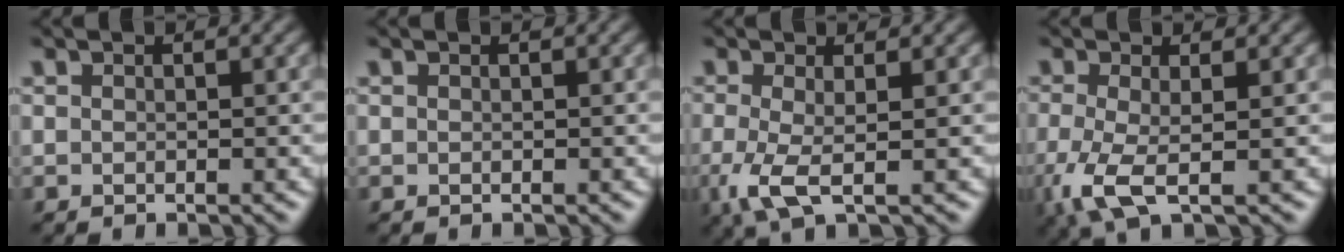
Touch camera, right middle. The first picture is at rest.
{"total": 0.0}
{"total": 3.6, "force": [-0.7, 1.0, 3.3], "torque": [-0.083, -0.011, -0.017]}
{"total": 4.3, "force": [-1.3, 1.4, 3.9], "torque": [-0.099, -0.012, -0.027]}